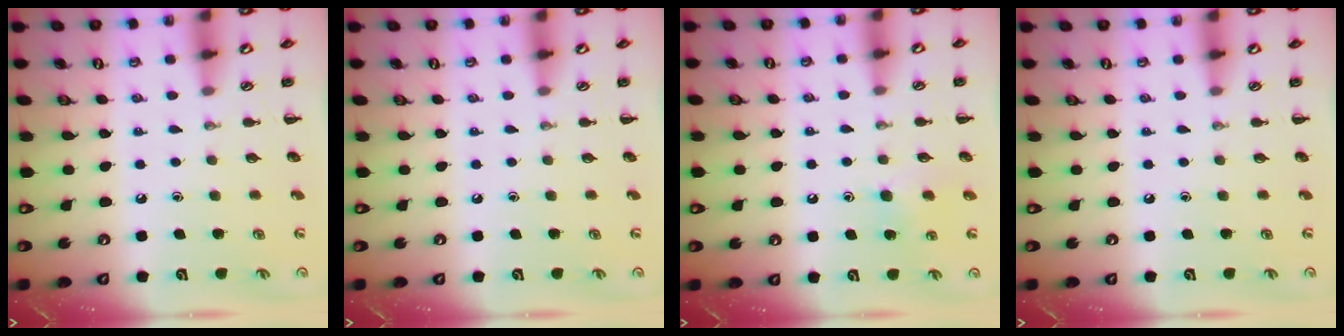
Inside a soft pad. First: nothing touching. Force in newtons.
{"total": 0.0}
{"total": 7.6, "press": 7.4, "slide": 1.7}
{"total": 0.0}